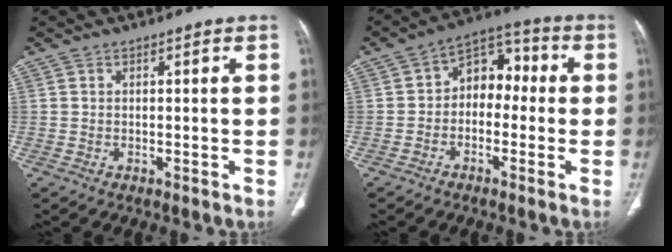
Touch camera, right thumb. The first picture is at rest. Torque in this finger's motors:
{"motor_torque": [0.24, 0.36, 0.46, -0.48, 0.15]}